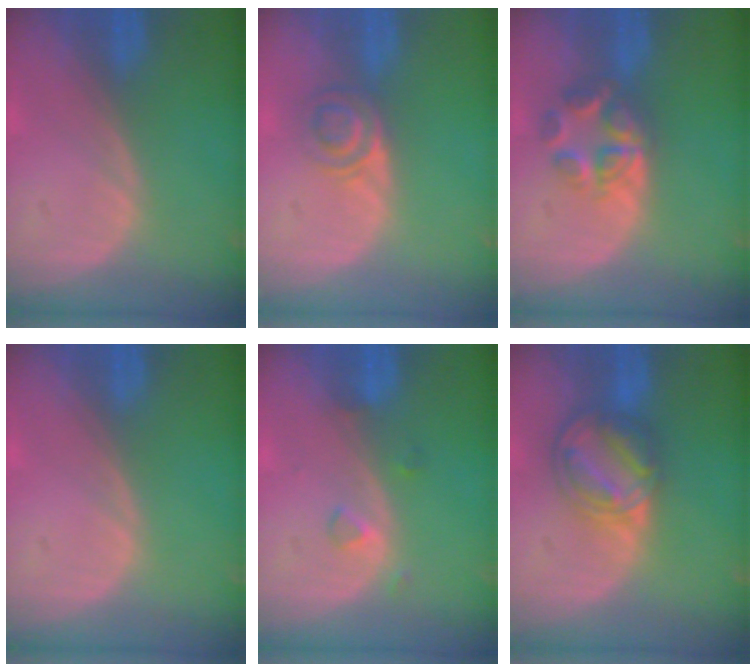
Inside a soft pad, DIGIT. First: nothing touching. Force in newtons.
{"total": 3.8, "press": 3.6, "slide": 0.9}
{"total": 5.9, "press": 5.4, "slide": 2.2}
{"total": 0.0}
{"total": 1.8, "press": 1.8, "slide": 0.1}
{"total": 8.2, "press": 7.0, "slide": 4.3}